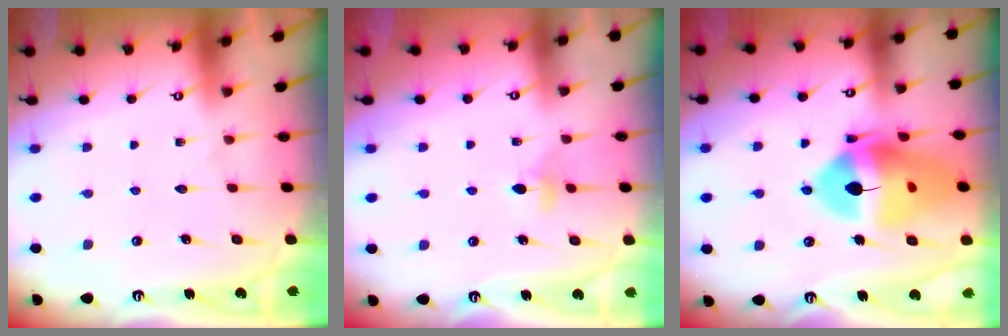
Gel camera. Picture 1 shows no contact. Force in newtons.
{"total": 3.7, "press": 3.6, "slide": 0.8}
{"total": 19.9, "press": 19.8, "slide": 2.2}